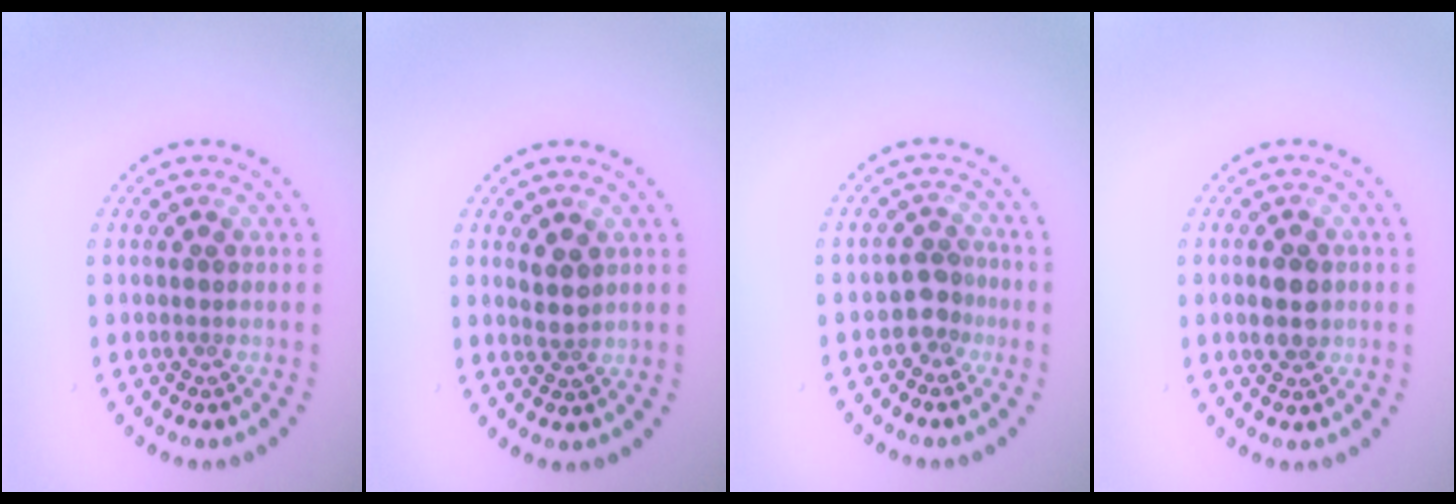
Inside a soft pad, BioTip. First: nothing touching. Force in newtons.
{"total": 1.9, "press": 1.7, "slide": 0.8}
{"total": 2.1, "press": 1.6, "slide": 1.3}
{"total": 2.7, "press": 2.7, "slide": 0.1}